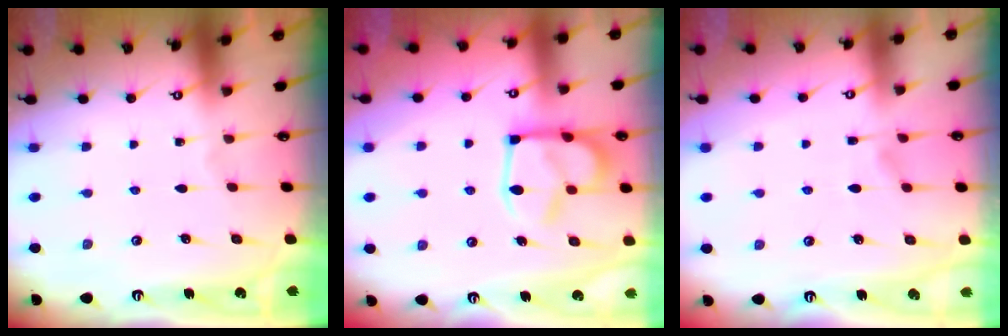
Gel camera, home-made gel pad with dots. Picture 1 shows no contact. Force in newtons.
{"total": 9.0, "press": 8.9, "slide": 1.2}
{"total": 1.6, "press": 1.1, "slide": 1.2}